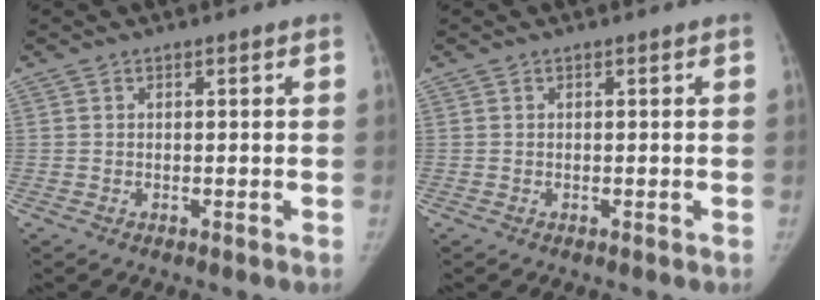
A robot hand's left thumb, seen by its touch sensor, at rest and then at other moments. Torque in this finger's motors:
{"motor_torque": [0.08, 0.02, 0.17, -0.42, 0.04]}